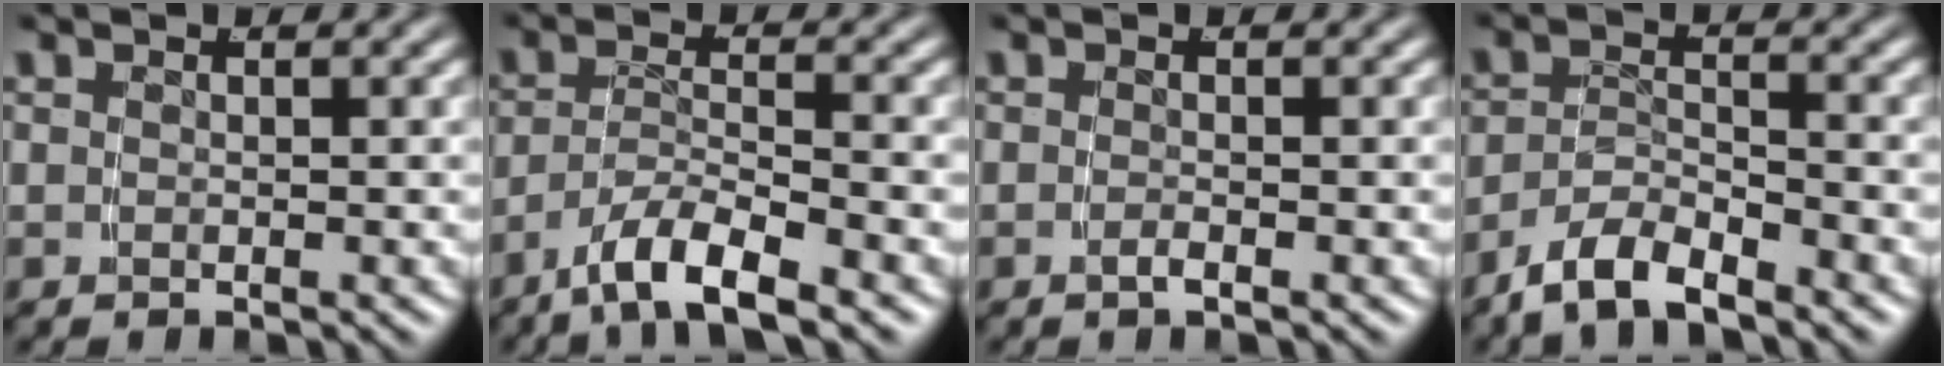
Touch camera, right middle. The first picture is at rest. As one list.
[{"total": 4.6, "force": [-3.2, 1.1, 3.1], "torque": [-0.053, -0.008, -0.055]}, {"total": 0.9, "force": [-0.8, 0.0, 0.4], "torque": [-0.008, 0.001, -0.016]}, {"total": 4.5, "force": [-3.5, 1.9, 2.1], "torque": [-0.042, -0.004, -0.064]}]